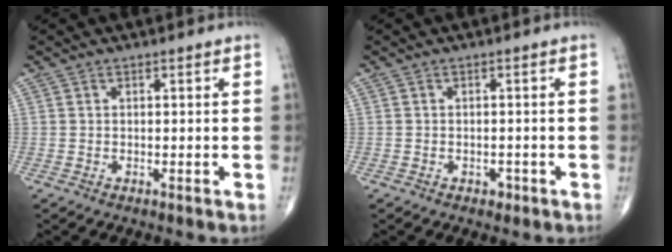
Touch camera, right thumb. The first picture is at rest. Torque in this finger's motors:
{"motor_torque": [2.22, 2.01, -0.06, -0.18, -0.07]}